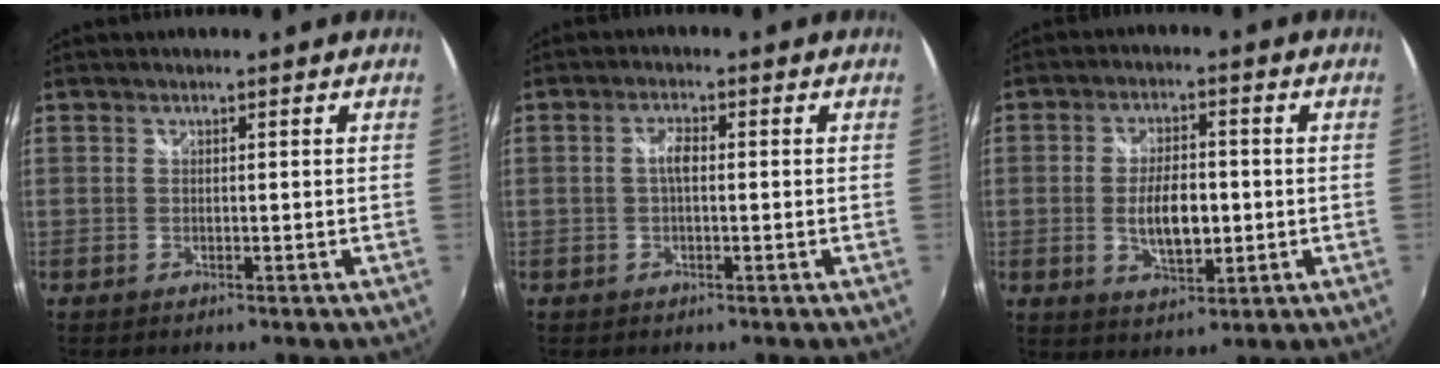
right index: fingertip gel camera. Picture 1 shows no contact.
{"total": 2.4, "force": [-0.1, 1.0, 2.2], "torque": [-0.043, 0.006, -0.003]}
{"total": 8.5, "force": [-1.0, 3.9, 7.5], "torque": [-0.140, -0.003, -0.013]}